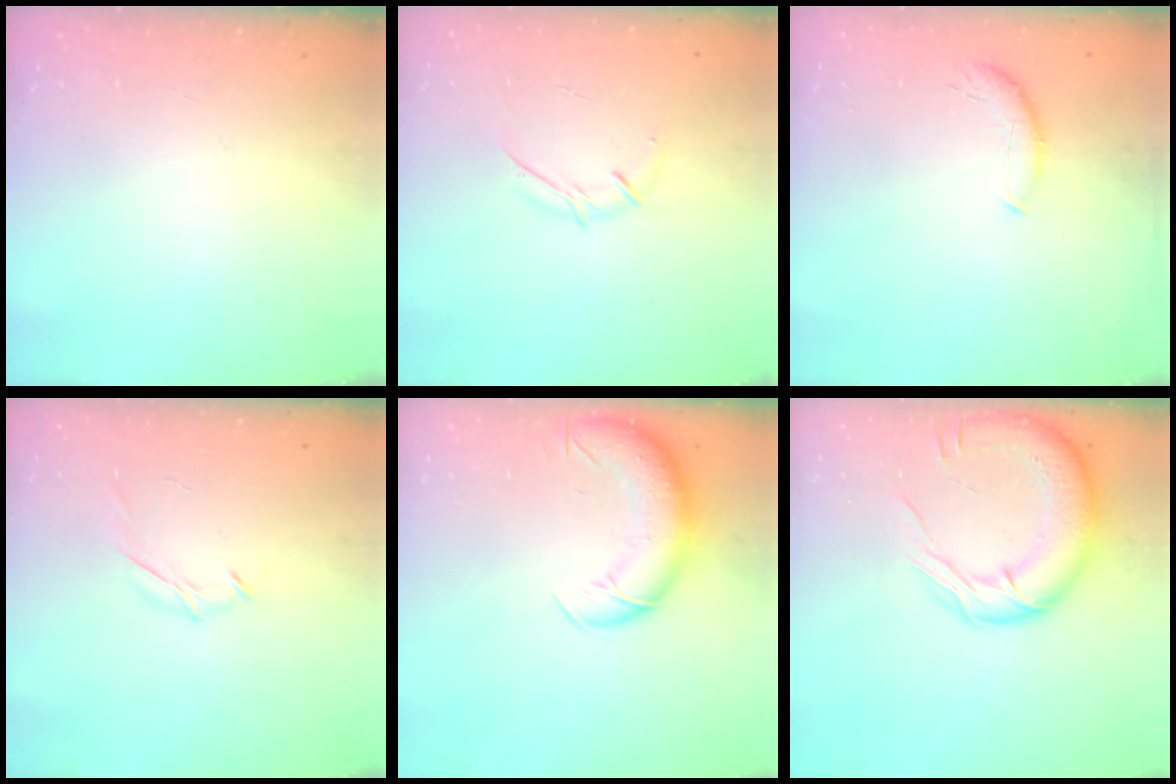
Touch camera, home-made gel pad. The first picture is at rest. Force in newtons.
{"total": 6.1, "press": 6.0, "slide": 1.1}
{"total": 6.8, "press": 6.8, "slide": 0.5}
{"total": 6.7, "press": 6.6, "slide": 1.3}
{"total": 13.0, "press": 12.6, "slide": 3.2}
{"total": 16.5, "press": 16.1, "slide": 3.4}